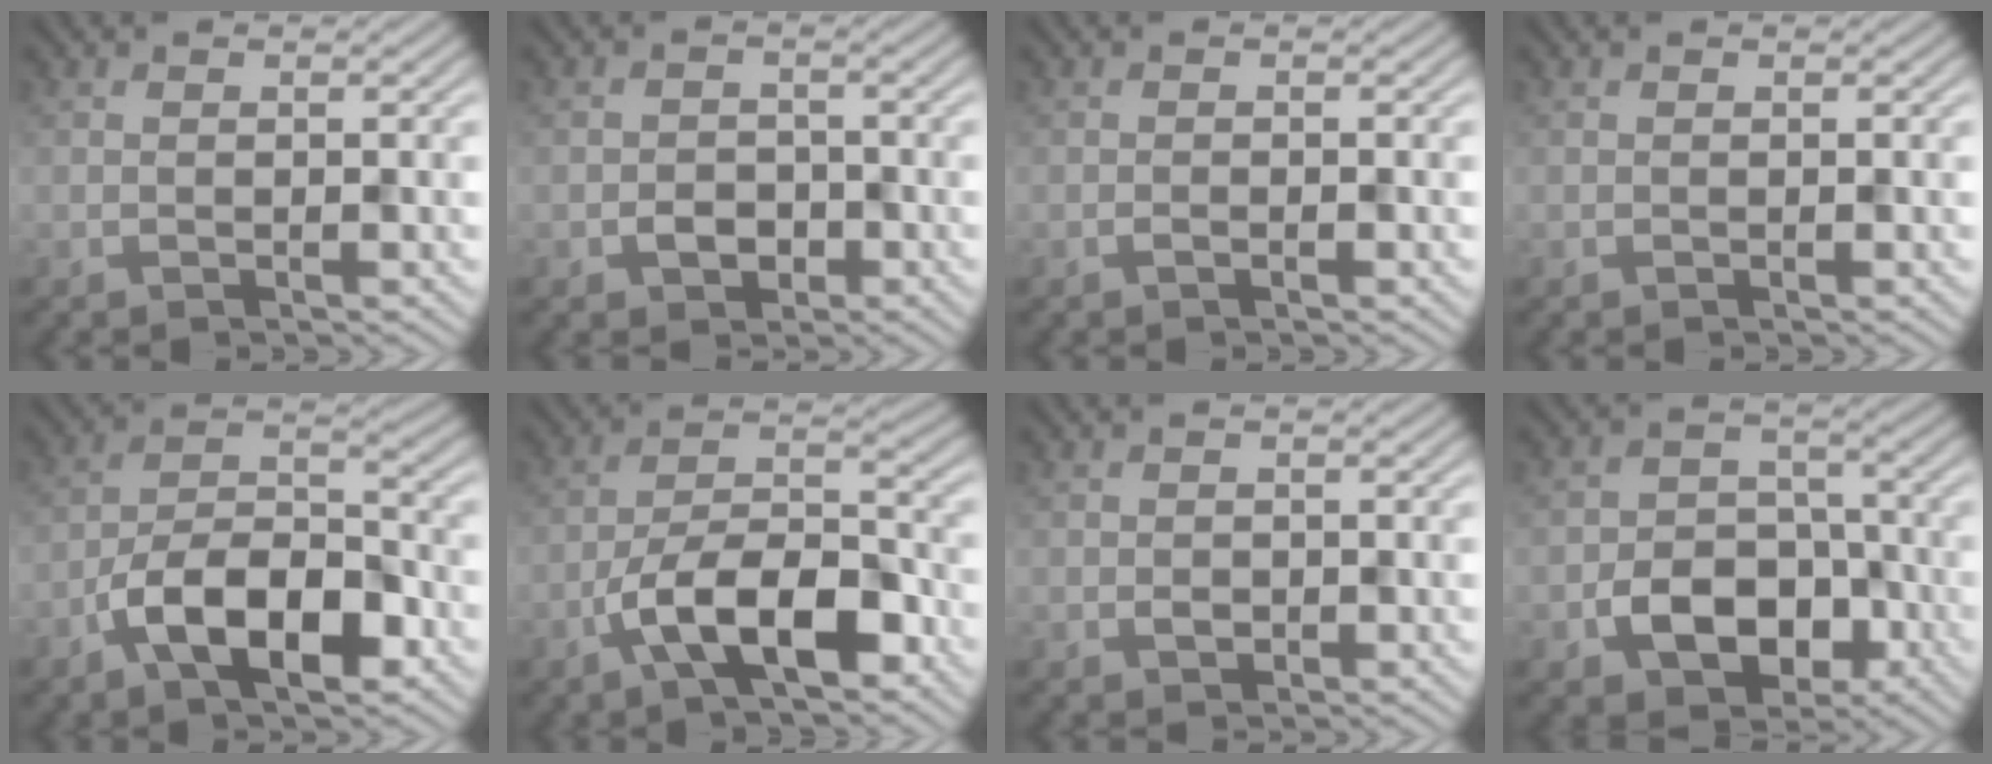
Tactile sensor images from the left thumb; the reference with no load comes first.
{"total": 2.7, "force": [-1.2, 2.1, 1.3], "torque": [-0.020, -0.002, -0.025]}
{"total": 0.7, "force": [-0.4, 0.2, 0.5], "torque": [-0.010, 0.001, -0.007]}
{"total": 0.0}
{"total": 10.8, "force": [-5.3, 5.0, 7.9], "torque": [-0.137, 0.007, -0.113]}
{"total": 10.5, "force": [-5.4, 4.3, 7.9], "torque": [-0.133, 0.006, -0.112]}
{"total": 1.1, "force": [-0.2, 0.9, 0.6], "torque": [-0.009, -0.006, -0.006]}
{"total": 7.8, "force": [-3.3, 5.6, 4.4], "torque": [-0.077, -0.011, -0.058]}